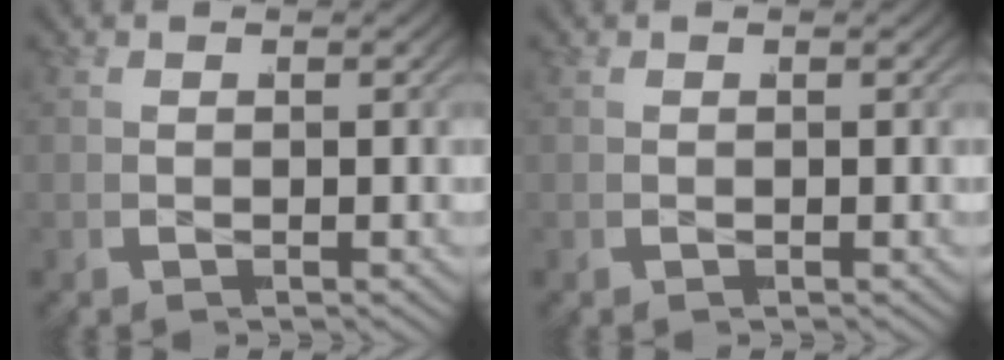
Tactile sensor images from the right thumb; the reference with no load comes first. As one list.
[{"total": 0.0}]